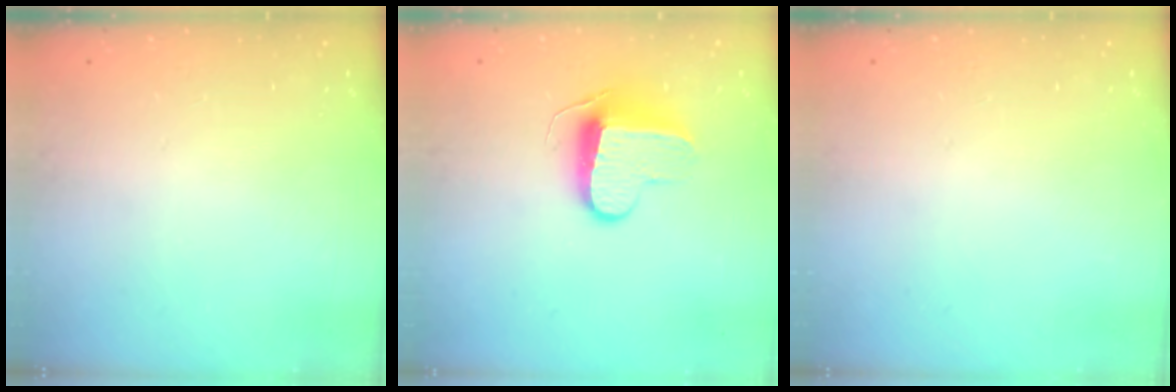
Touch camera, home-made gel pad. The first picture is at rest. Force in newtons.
{"total": 9.6, "press": 9.6, "slide": 0.2}
{"total": 0.0}